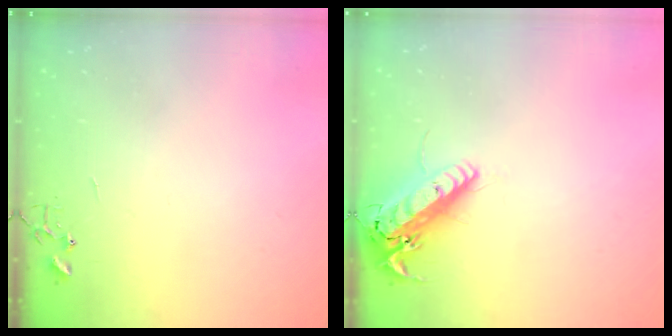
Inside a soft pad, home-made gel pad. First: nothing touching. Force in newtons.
{"total": 16.5, "press": 16.3, "slide": 3.0}